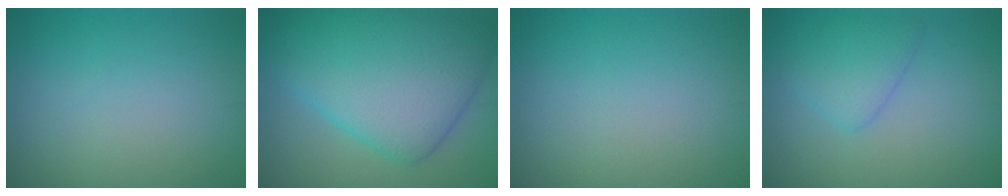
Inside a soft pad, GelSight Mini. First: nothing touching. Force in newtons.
{"total": 9.7, "press": 9.7, "slide": 0.2}
{"total": 0.0}
{"total": 2.7, "press": 2.7, "slide": 0.0}